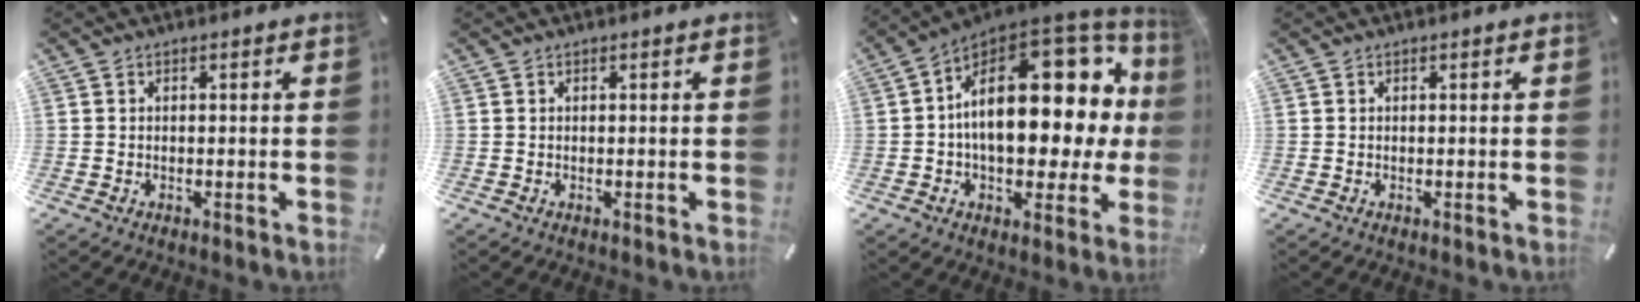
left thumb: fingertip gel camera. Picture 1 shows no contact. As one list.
[{"total": 0.0}, {"total": 24.5, "force": [4.7, 13.4, 20.0], "torque": [-0.300, -0.042, 0.084]}, {"total": 0.0}]